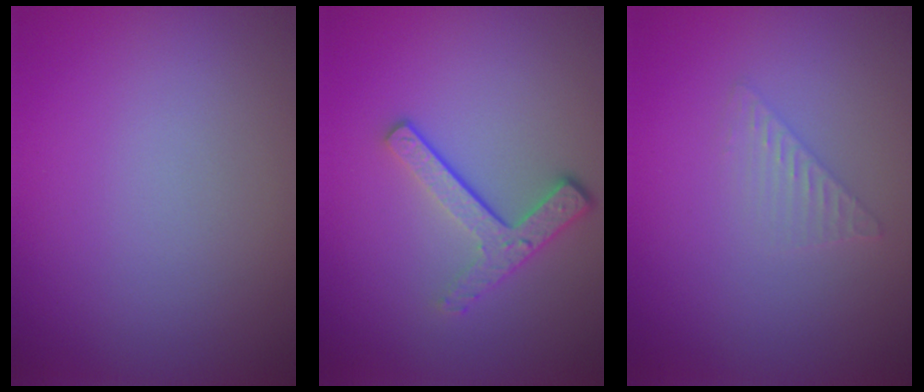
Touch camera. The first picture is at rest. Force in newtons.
{"total": 3.6, "press": 2.6, "slide": 2.5}
{"total": 1.4, "press": 1.4, "slide": 0.1}